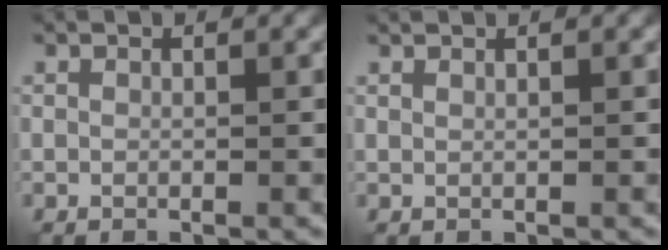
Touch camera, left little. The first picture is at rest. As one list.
[{"total": 0.8, "force": [0.7, 0.1, 0.4], "torque": [-0.005, 0.000, 0.006]}]